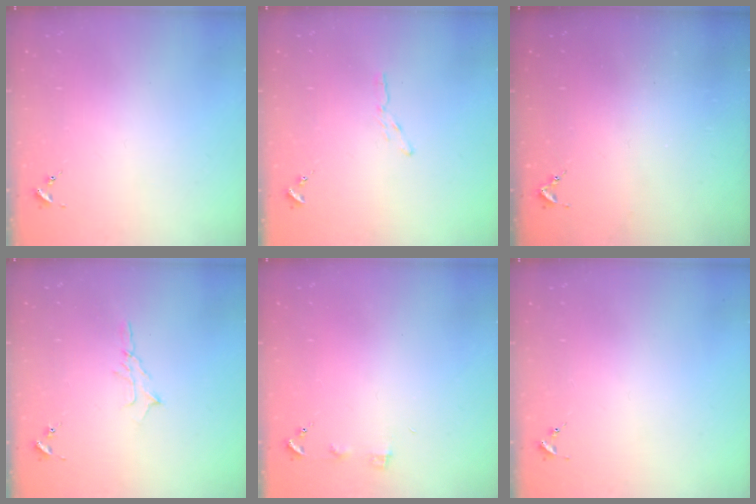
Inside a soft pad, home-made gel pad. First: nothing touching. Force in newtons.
{"total": 3.4, "press": 3.4, "slide": 0.2}
{"total": 3.1, "press": 3.1, "slide": 0.4}
{"total": 6.1, "press": 6.1, "slide": 0.6}
{"total": 3.3, "press": 3.3, "slide": 0.4}
{"total": 0.0}